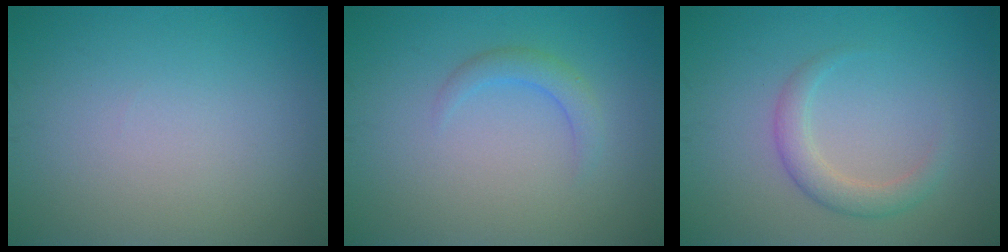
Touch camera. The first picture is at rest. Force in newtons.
{"total": 1.8, "press": 1.8, "slide": 0.2}
{"total": 2.5, "press": 2.5, "slide": 0.2}